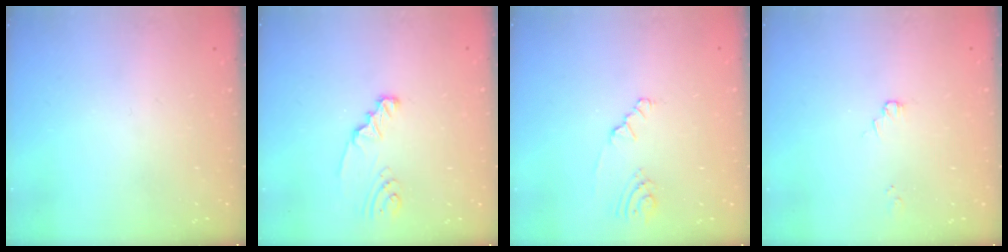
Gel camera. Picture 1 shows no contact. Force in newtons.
{"total": 2.1, "press": 2.1, "slide": 0.1}
{"total": 2.8, "press": 2.8, "slide": 0.5}
{"total": 0.9, "press": 0.8, "slide": 0.2}